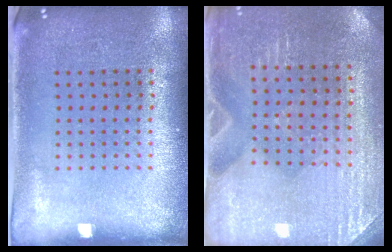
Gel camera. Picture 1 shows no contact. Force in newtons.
{"total": 2.9, "press": 2.9, "slide": 0.3}